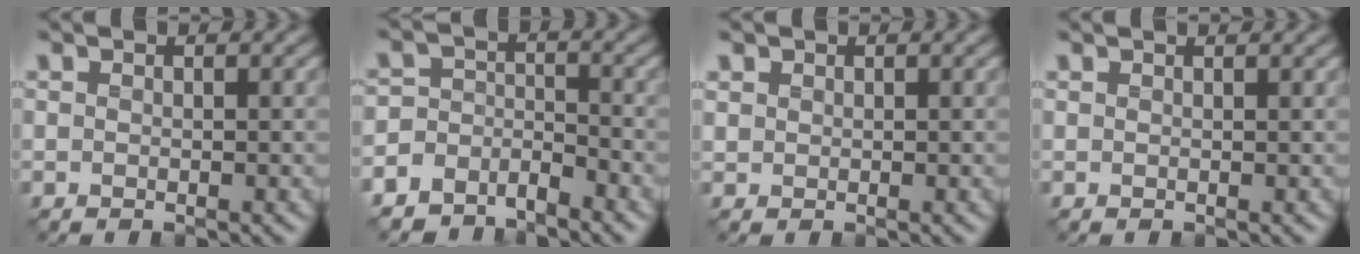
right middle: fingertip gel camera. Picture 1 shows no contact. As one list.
[{"total": 4.7, "force": [-4.2, 1.9, 0.7], "torque": [-0.007, -0.003, -0.085]}, {"total": 0.9, "force": [0.4, 0.8, 0.1], "torque": [-0.003, -0.003, 0.007]}, {"total": 0.8, "force": [0.8, 0.1, 0.2], "torque": [-0.010, -0.002, 0.008]}]